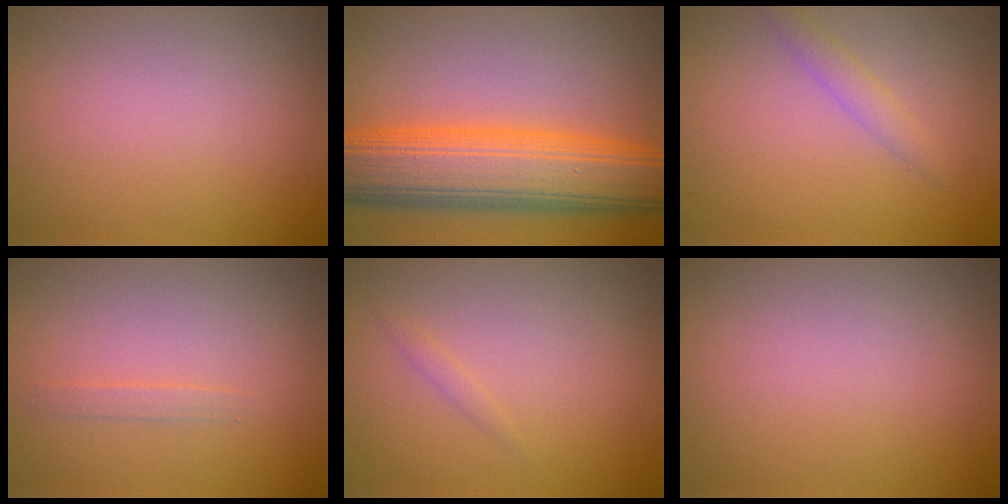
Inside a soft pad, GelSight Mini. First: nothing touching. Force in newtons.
{"total": 10.9, "press": 10.9, "slide": 0.2}
{"total": 1.5, "press": 1.5, "slide": 0.1}
{"total": 0.8, "press": 0.8, "slide": 0.0}
{"total": 0.5, "press": 0.5, "slide": 0.0}
{"total": 0.0}